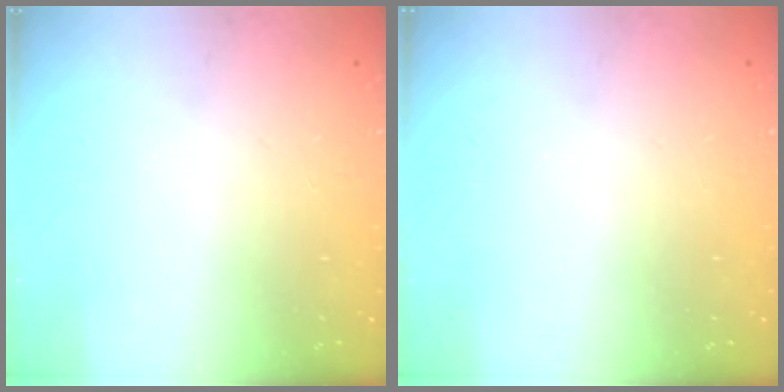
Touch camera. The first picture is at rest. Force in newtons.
{"total": 0.0}